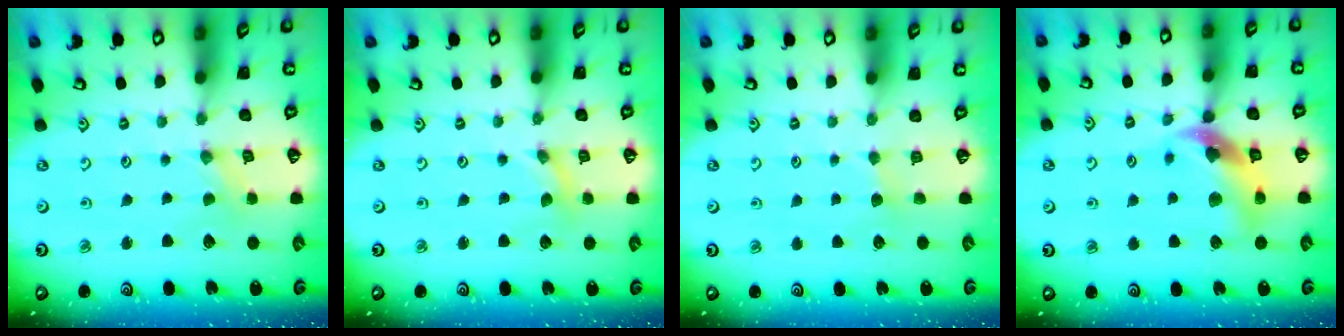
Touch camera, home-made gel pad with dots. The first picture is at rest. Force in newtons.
{"total": 0.0}
{"total": 2.9, "press": 2.9, "slide": 0.4}
{"total": 13.0, "press": 12.9, "slide": 1.8}